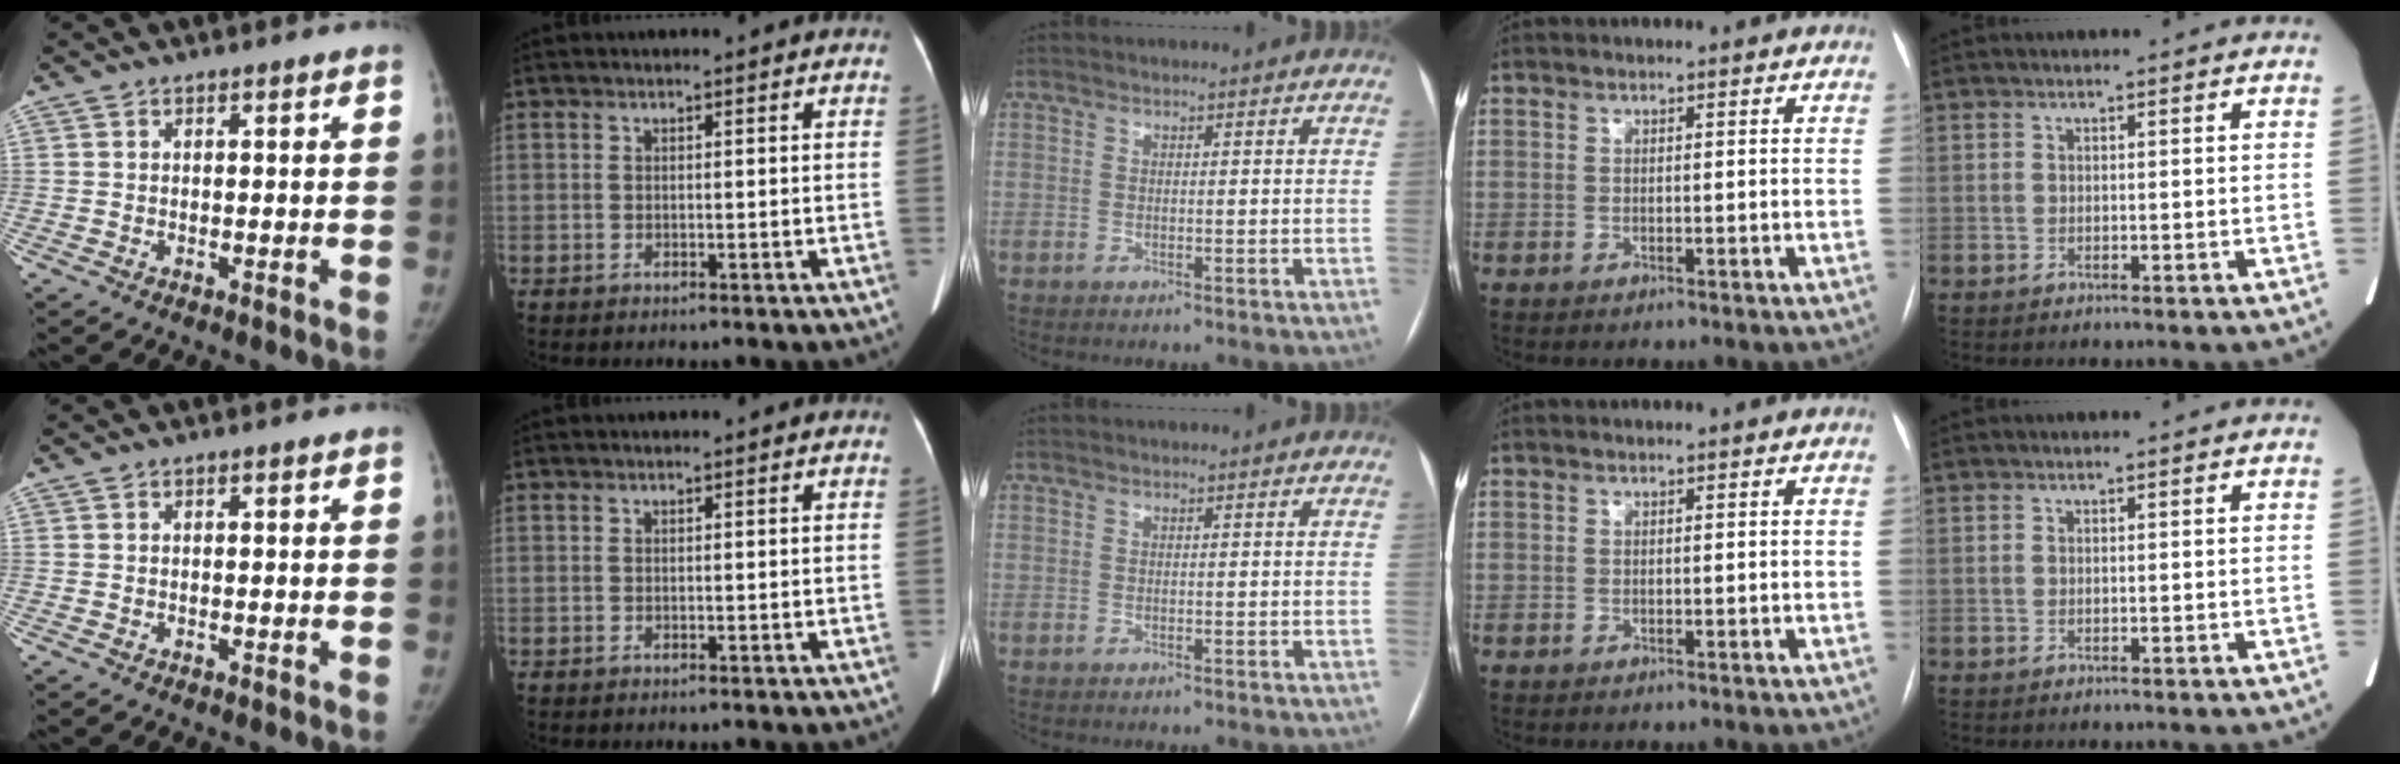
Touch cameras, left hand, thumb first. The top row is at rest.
{}